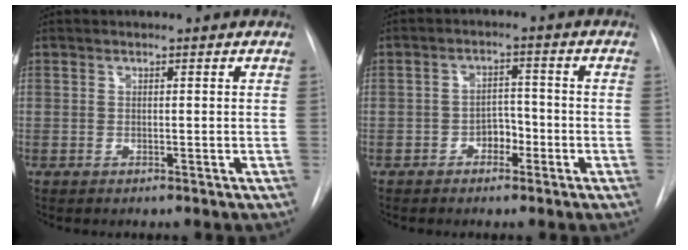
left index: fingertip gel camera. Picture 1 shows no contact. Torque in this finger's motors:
{"motor_torque": [-0.06, -0.10, 0.00, -0.01]}